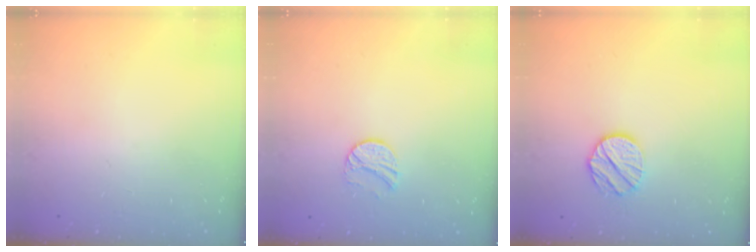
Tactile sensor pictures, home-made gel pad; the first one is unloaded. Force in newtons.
{"total": 8.5, "press": 8.5, "slide": 0.4}
{"total": 9.6, "press": 9.6, "slide": 0.7}